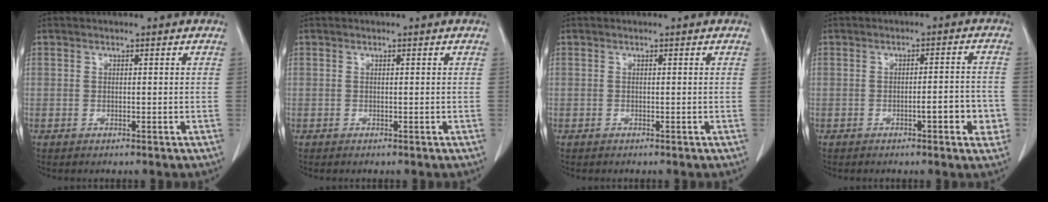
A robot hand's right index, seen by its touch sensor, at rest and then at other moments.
{"total": 0.0}
{"total": 0.0}
{"total": 5.1, "force": [-2.0, 1.1, 4.6], "torque": [-0.056, 0.008, -0.023]}